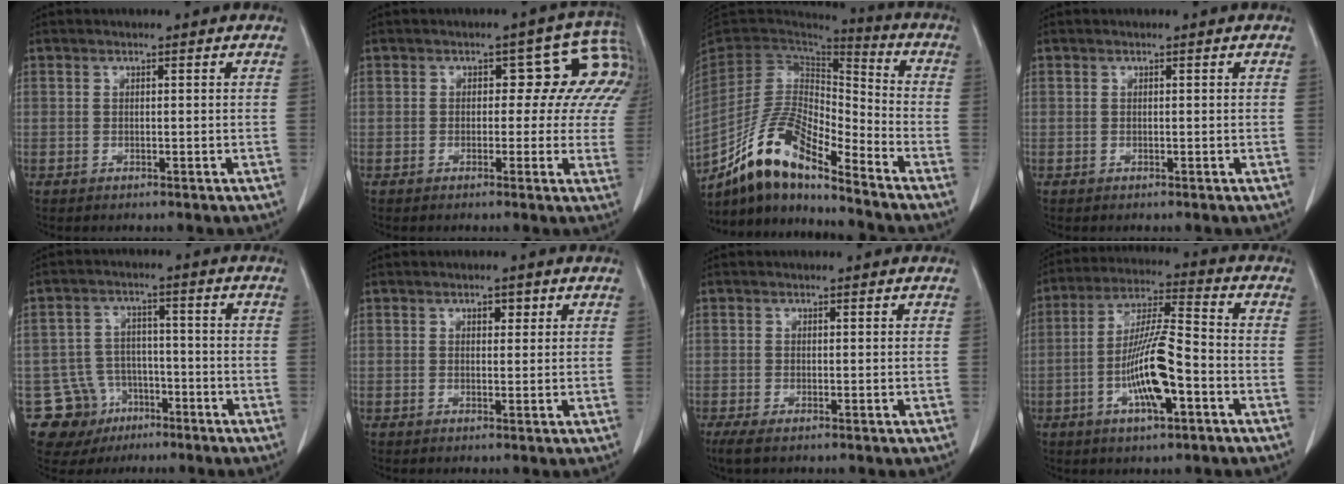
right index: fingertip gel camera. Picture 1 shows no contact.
{"total": 7.4, "force": [2.7, 4.7, 5.0], "torque": [-0.050, 0.024, 0.012]}
{"total": 14.1, "force": [-11.3, 2.9, 7.9], "torque": [-0.156, 0.013, -0.211]}
{"total": 0.0}
{"total": 10.1, "force": [-5.1, 8.6, 1.0], "torque": [-0.029, 0.030, -0.067]}
{"total": 1.6, "force": [0.8, 0.9, 1.1], "torque": [-0.013, 0.000, 0.010]}
{"total": 2.0, "force": [-1.0, 0.7, 1.7], "torque": [-0.035, -0.004, -0.018]}
{"total": 11.9, "force": [-3.9, 1.9, 11.1], "torque": [-0.212, 0.002, -0.071]}